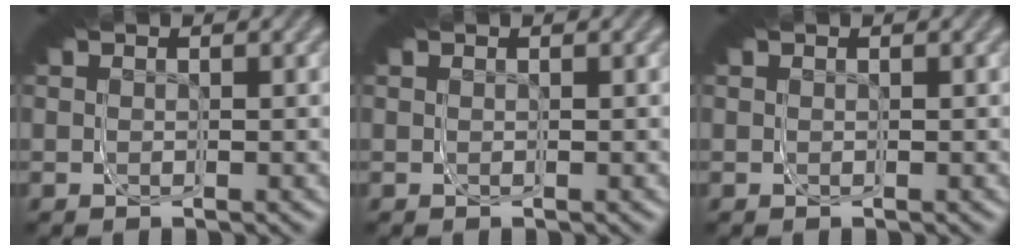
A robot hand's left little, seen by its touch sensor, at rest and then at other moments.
{"total": 0.7, "force": [0.0, -0.6, -0.3], "torque": [0.004, 0.000, 0.001]}
{"total": 0.0}